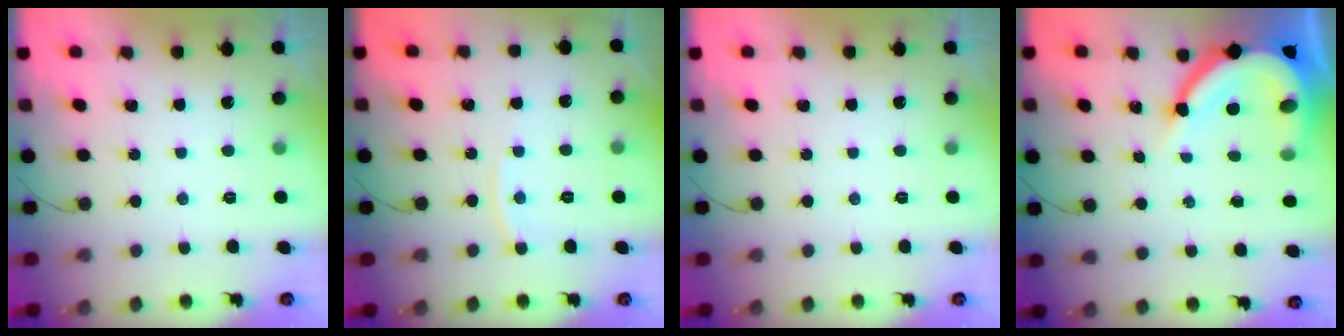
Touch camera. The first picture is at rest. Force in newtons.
{"total": 5.1, "press": 5.1, "slide": 0.6}
{"total": 0.0}
{"total": 15.4, "press": 15.3, "slide": 1.8}